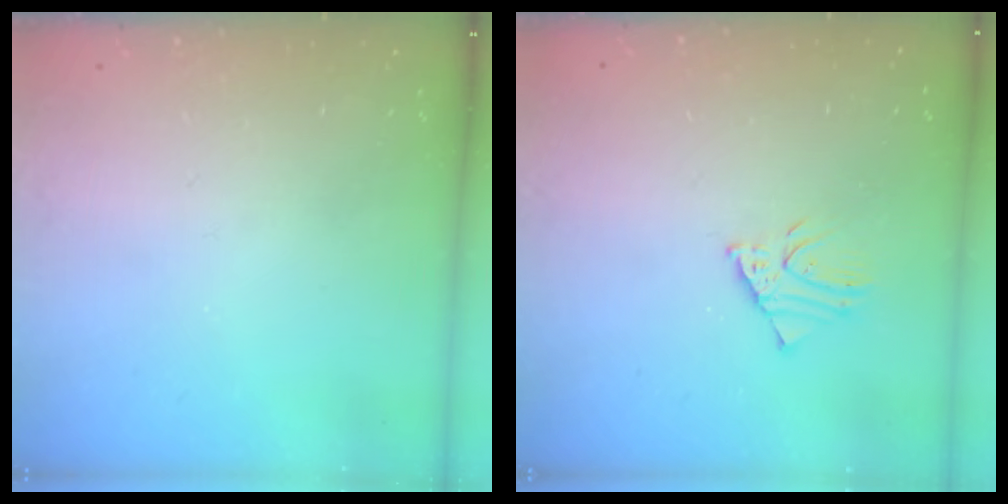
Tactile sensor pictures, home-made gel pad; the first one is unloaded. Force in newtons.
{"total": 2.6, "press": 2.6, "slide": 0.2}